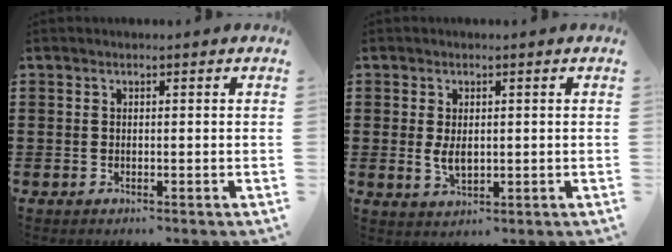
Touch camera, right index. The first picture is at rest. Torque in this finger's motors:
{"motor_torque": [1.12, 1.02, 0.14, 0.09]}